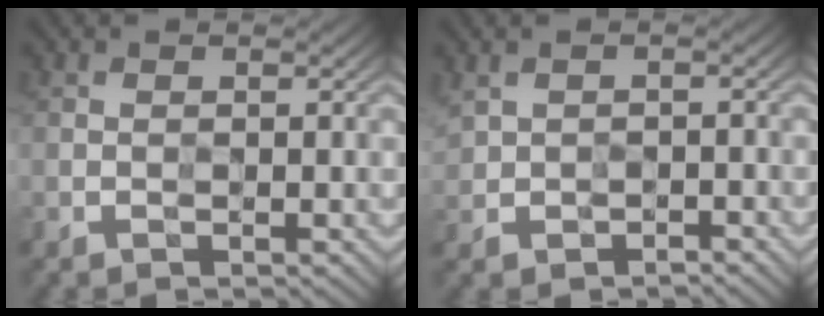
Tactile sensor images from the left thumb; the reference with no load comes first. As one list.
[{"total": 2.7, "force": [-0.7, 2.3, 1.4], "torque": [-0.029, -0.012, -0.015]}]